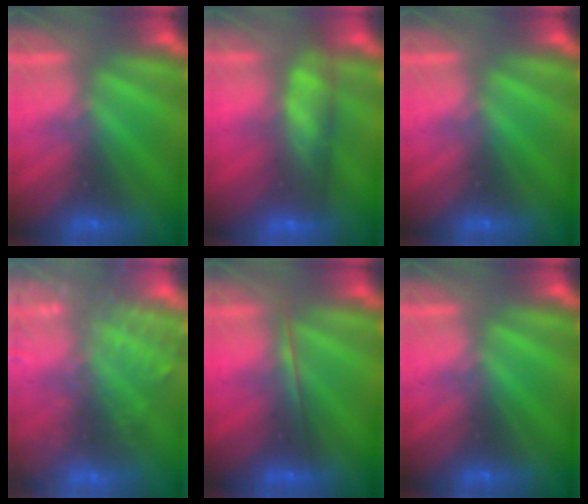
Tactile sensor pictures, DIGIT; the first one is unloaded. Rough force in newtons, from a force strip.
{"total": 8.7}
{"total": 0.0}
{"total": 9.0}
{"total": 1.8}
{"total": 0.0}